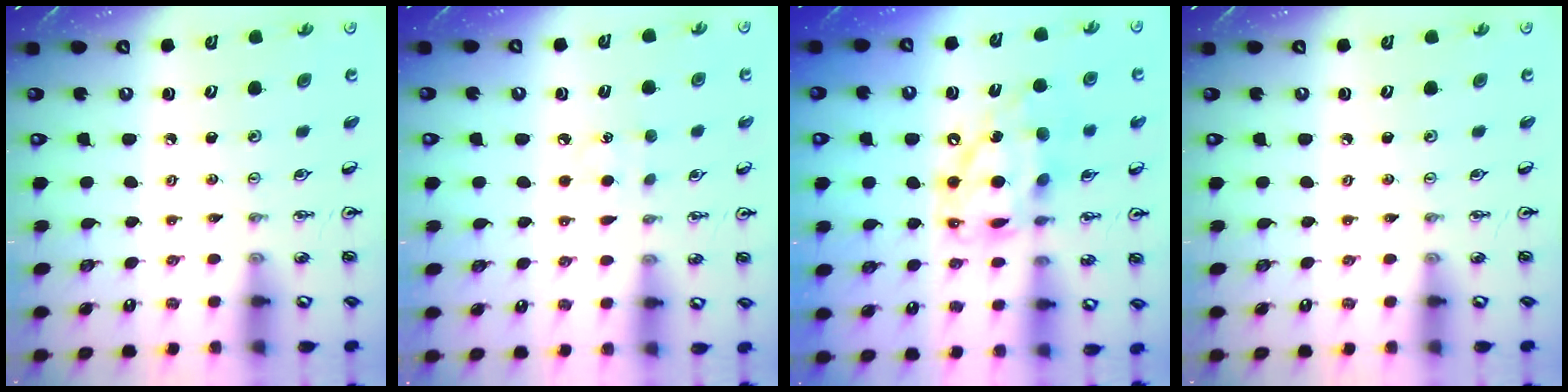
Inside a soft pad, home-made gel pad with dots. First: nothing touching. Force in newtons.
{"total": 4.8, "press": 4.8, "slide": 0.5}
{"total": 15.6, "press": 15.6, "slide": 1.4}
{"total": 0.0}